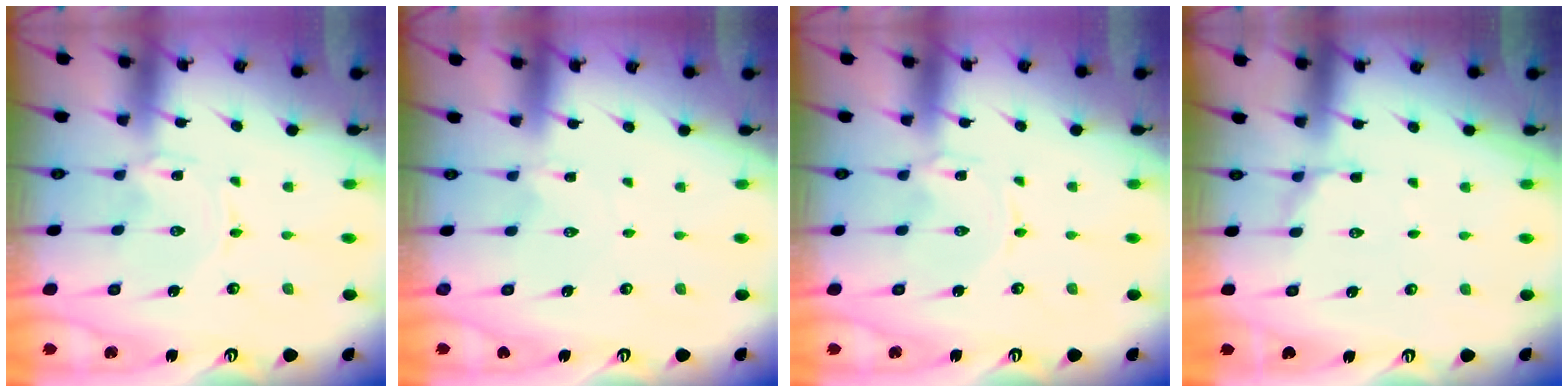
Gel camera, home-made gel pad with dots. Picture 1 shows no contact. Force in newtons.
{"total": 2.1, "press": 2.1, "slide": 0.2}
{"total": 0.0}
{"total": 4.5, "press": 4.2, "slide": 1.8}